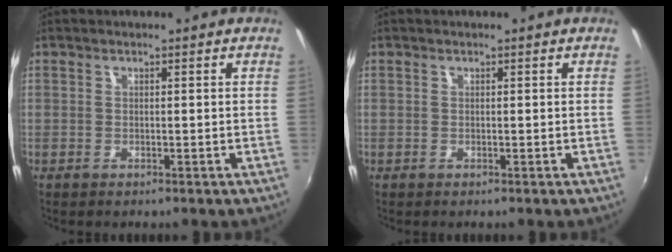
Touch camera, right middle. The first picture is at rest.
{"total": 0.0}